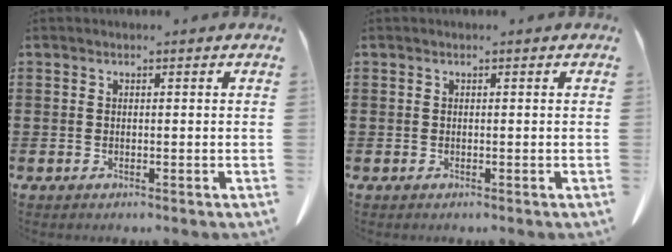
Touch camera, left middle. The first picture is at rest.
{"total": 0.0}